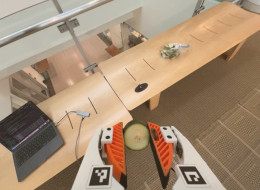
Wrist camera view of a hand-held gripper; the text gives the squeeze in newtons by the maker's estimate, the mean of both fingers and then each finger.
{"total": 8.7, "left": 8.5, "right": 8.9}